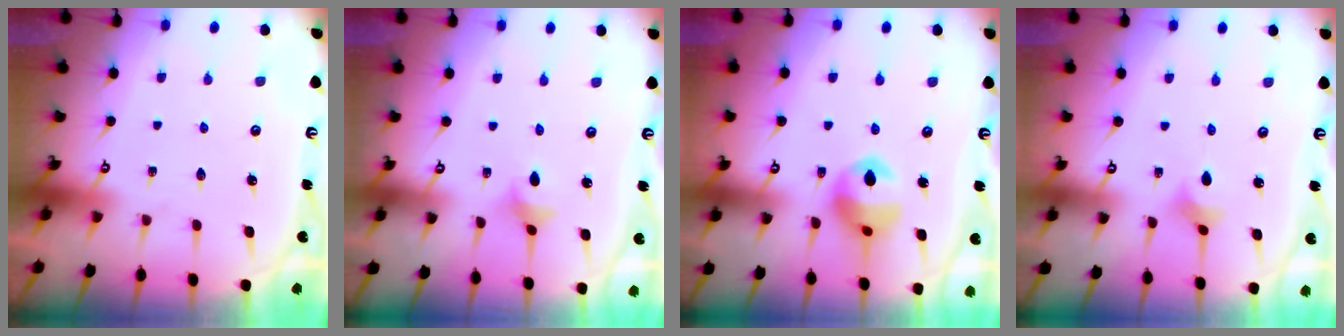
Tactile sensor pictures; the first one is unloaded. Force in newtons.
{"total": 3.0, "press": 2.9, "slide": 0.6}
{"total": 12.3, "press": 12.2, "slide": 1.6}
{"total": 3.9, "press": 3.9, "slide": 0.7}